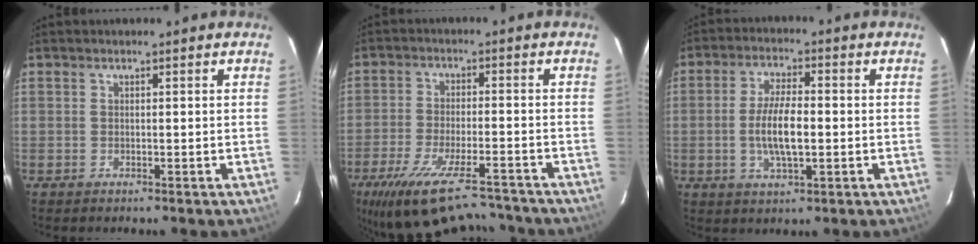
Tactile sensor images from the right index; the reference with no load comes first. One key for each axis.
{"total": 19.7, "fx": -16.0, "fy": 5.3, "fz": 10.2, "tx": -0.205, "ty": -0.042, "tz": -0.247}
{"total": 8.3, "fx": -1.0, "fy": 2.7, "fz": 7.8, "tx": -0.153, "ty": 0.000, "tz": -0.019}